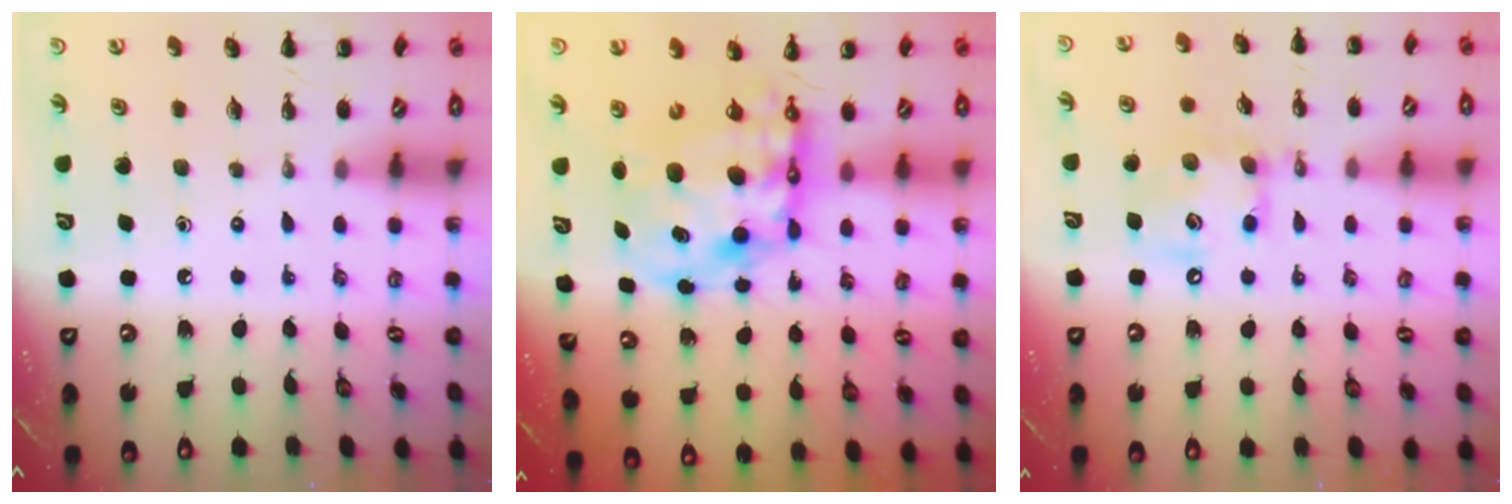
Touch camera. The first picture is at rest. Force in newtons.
{"total": 13.9, "press": 13.4, "slide": 3.6}
{"total": 12.2, "press": 12.1, "slide": 1.8}